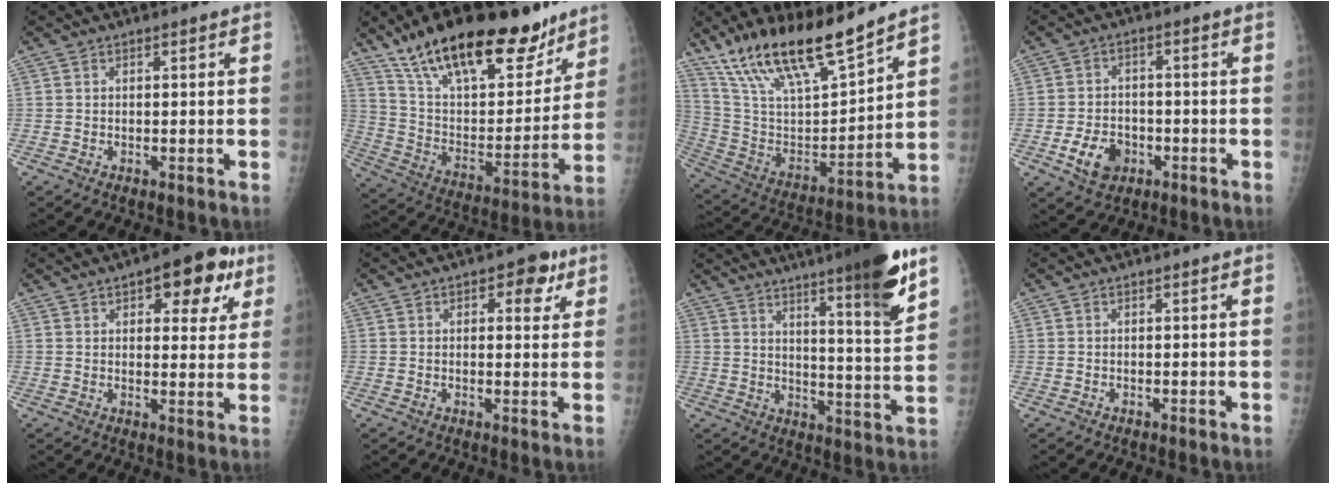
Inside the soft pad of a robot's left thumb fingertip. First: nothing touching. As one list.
[{"total": 28.3, "force": [20.0, 11.1, 16.7], "torque": [-0.232, -0.059, 0.331]}, {"total": 20.4, "force": [16.1, 4.6, 11.7], "torque": [-0.188, -0.070, 0.306]}, {"total": 7.3, "force": [-2.9, 5.4, 4.0], "torque": [-0.054, 0.013, -0.046]}, {"total": 11.5, "force": [5.7, 5.5, 8.4], "torque": [-0.063, -0.011, 0.067]}, {"total": 5.5, "force": [2.6, 3.1, 3.7], "torque": [-0.017, -0.005, 0.025]}, {"total": 16.7, "force": [10.7, 1.3, 12.8], "torque": [-0.167, -0.061, 0.155]}, {"total": 0.0}]